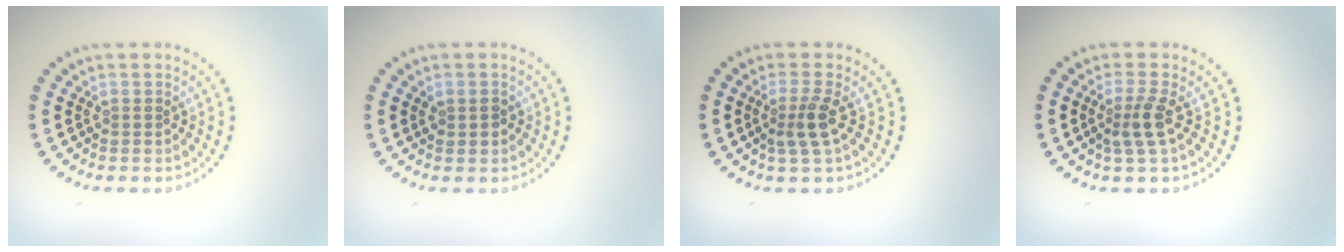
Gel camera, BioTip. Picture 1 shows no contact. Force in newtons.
{"total": 1.3, "press": 1.3, "slide": 0.2}
{"total": 2.5, "press": 1.9, "slide": 1.5}
{"total": 2.4, "press": 1.8, "slide": 1.6}